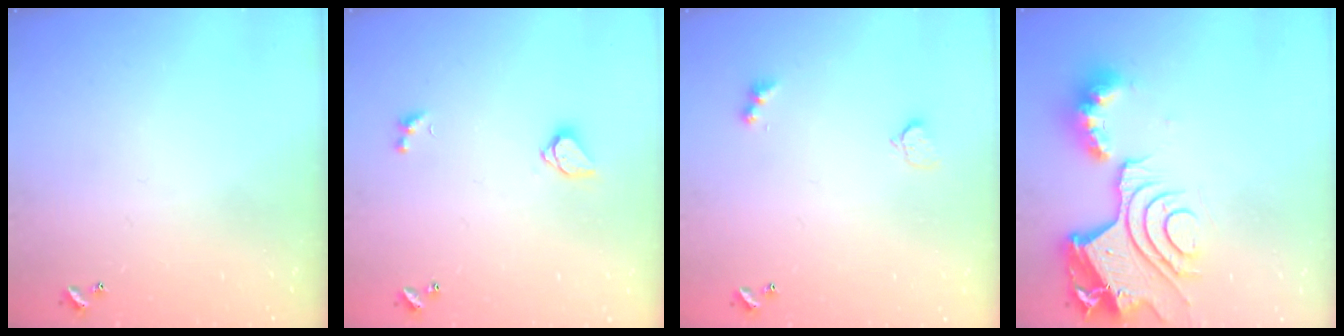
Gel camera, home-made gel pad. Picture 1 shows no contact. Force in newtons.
{"total": 1.7, "press": 1.7, "slide": 0.4}
{"total": 4.2, "press": 4.2, "slide": 0.6}
{"total": 17.0, "press": 16.9, "slide": 1.8}